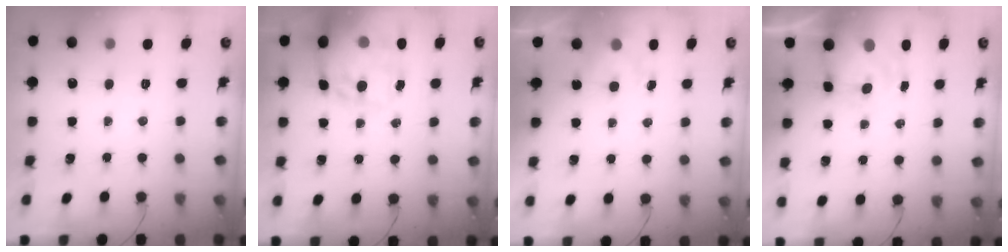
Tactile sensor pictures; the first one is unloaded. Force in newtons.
{"total": 18.7, "press": 18.1, "slide": 4.6}
{"total": 2.2, "press": 1.8, "slide": 1.3}
{"total": 5.7, "press": 5.6, "slide": 0.9}